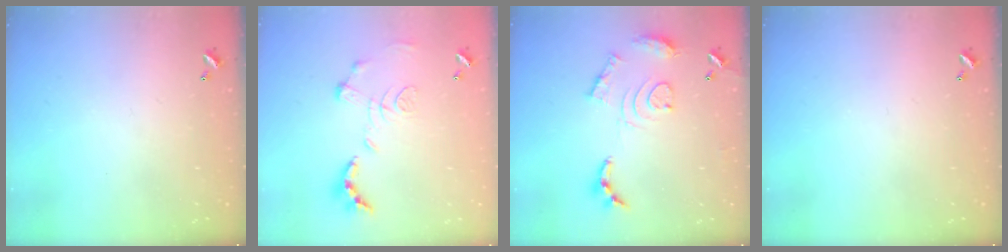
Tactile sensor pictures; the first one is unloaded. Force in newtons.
{"total": 1.2, "press": 0.4, "slide": 1.1}
{"total": 13.0, "press": 12.9, "slide": 1.1}
{"total": 0.0}